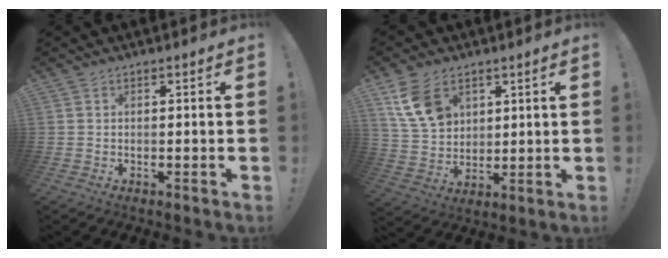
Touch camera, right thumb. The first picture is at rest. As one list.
[{"total": 12.9, "force": [6.4, 9.0, 6.7], "torque": [-0.110, -0.020, 0.130]}]